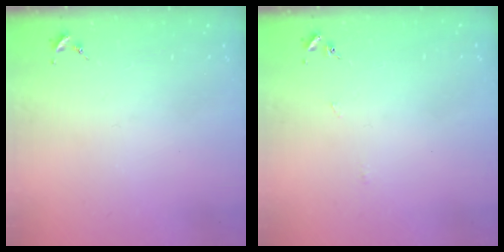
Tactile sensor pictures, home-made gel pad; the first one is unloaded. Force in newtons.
{"total": 3.1, "press": 3.1, "slide": 0.4}